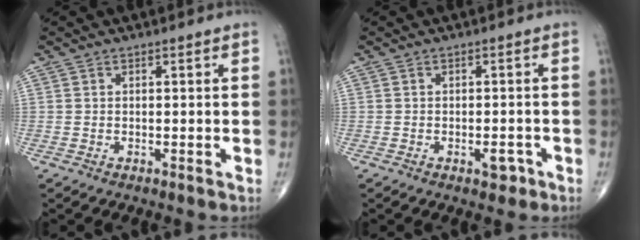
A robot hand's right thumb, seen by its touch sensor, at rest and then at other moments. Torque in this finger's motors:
{"motor_torque": [2.46, 1.58, 1.62, -0.92, 0.62]}